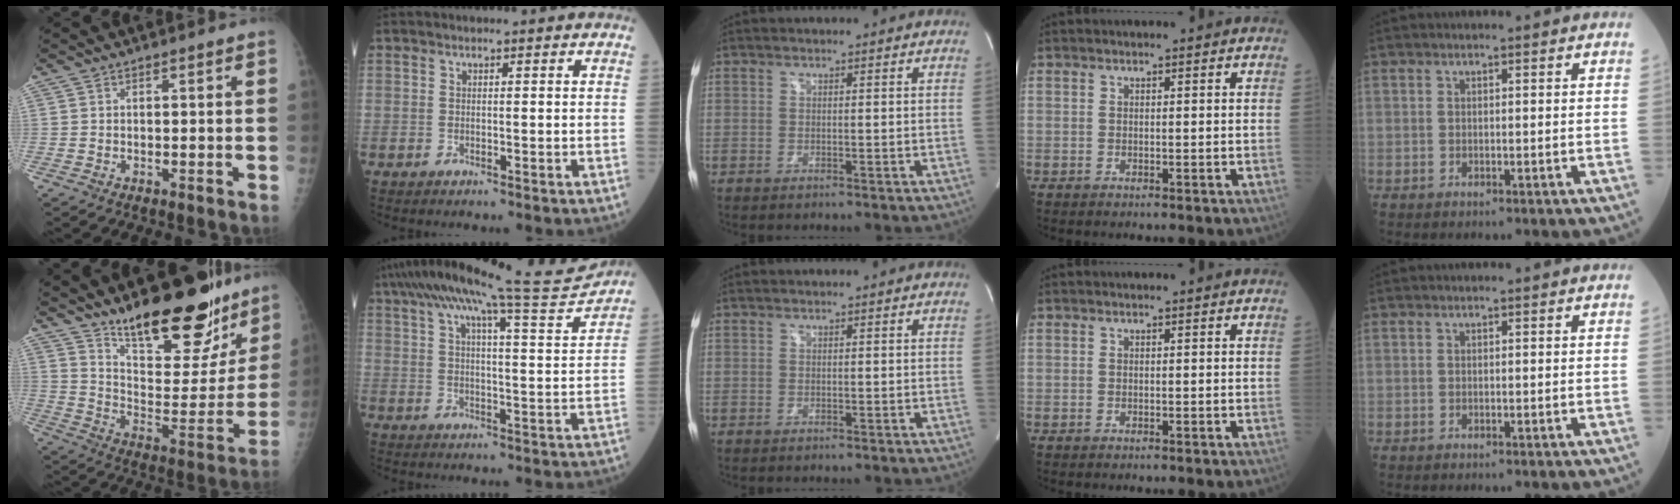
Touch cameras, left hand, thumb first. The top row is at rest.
{"thumb": {"total": 23.0, "force": [17.1, 8.3, 12.9], "torque": [-0.140, -0.108, 0.266]}, "index": {"total": 16.6, "force": [14.7, -0.6, 7.8], "torque": [-0.133, -0.007, 0.206]}}